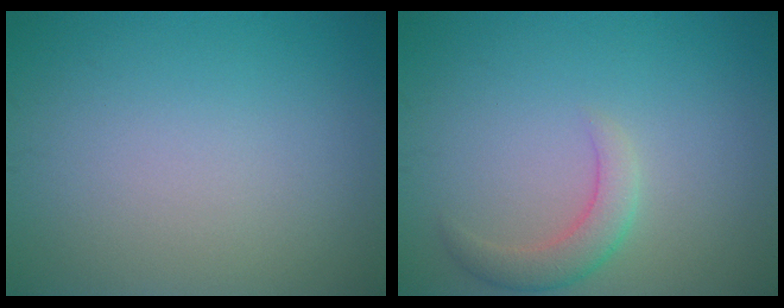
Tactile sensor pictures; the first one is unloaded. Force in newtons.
{"total": 2.5, "press": 2.5, "slide": 0.2}